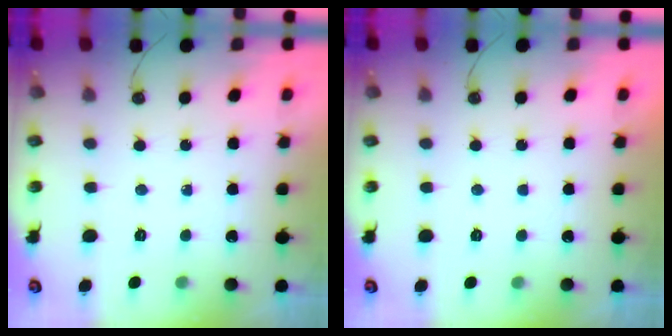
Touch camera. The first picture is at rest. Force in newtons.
{"total": 0.0}